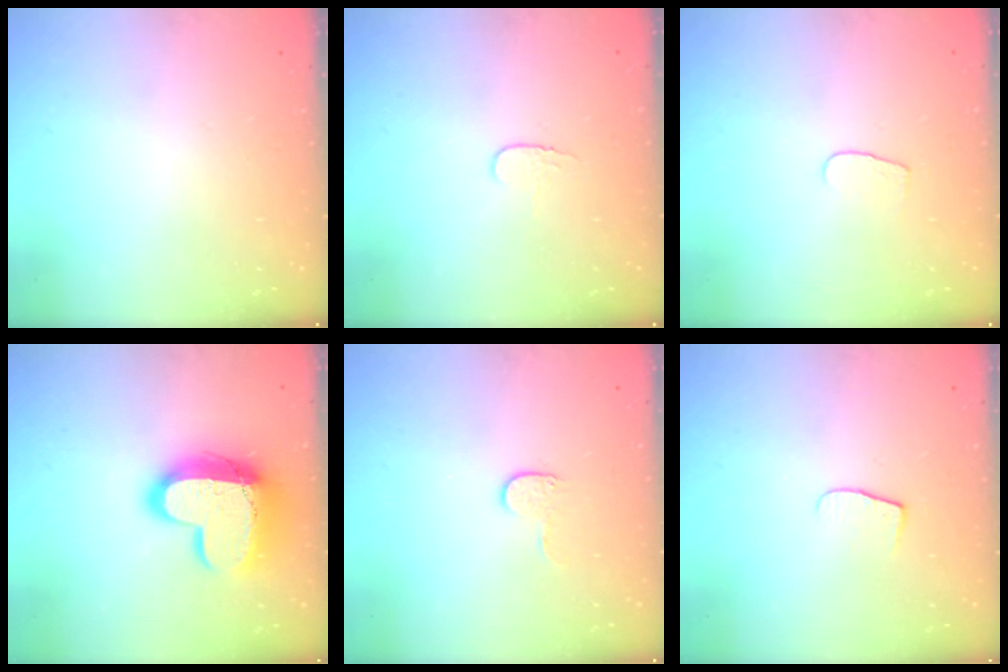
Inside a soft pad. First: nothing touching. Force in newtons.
{"total": 3.8, "press": 3.8, "slide": 0.4}
{"total": 4.2, "press": 4.2, "slide": 0.4}
{"total": 16.7, "press": 16.7, "slide": 1.5}
{"total": 4.1, "press": 4.1, "slide": 0.4}
{"total": 6.6, "press": 6.6, "slide": 0.5}